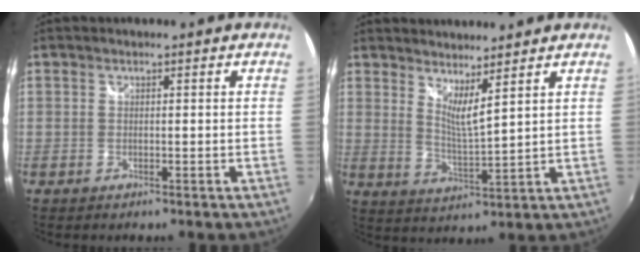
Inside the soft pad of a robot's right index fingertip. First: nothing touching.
{"total": 6.0, "force": [5.0, -0.2, 3.3], "torque": [-0.050, -0.012, 0.077]}